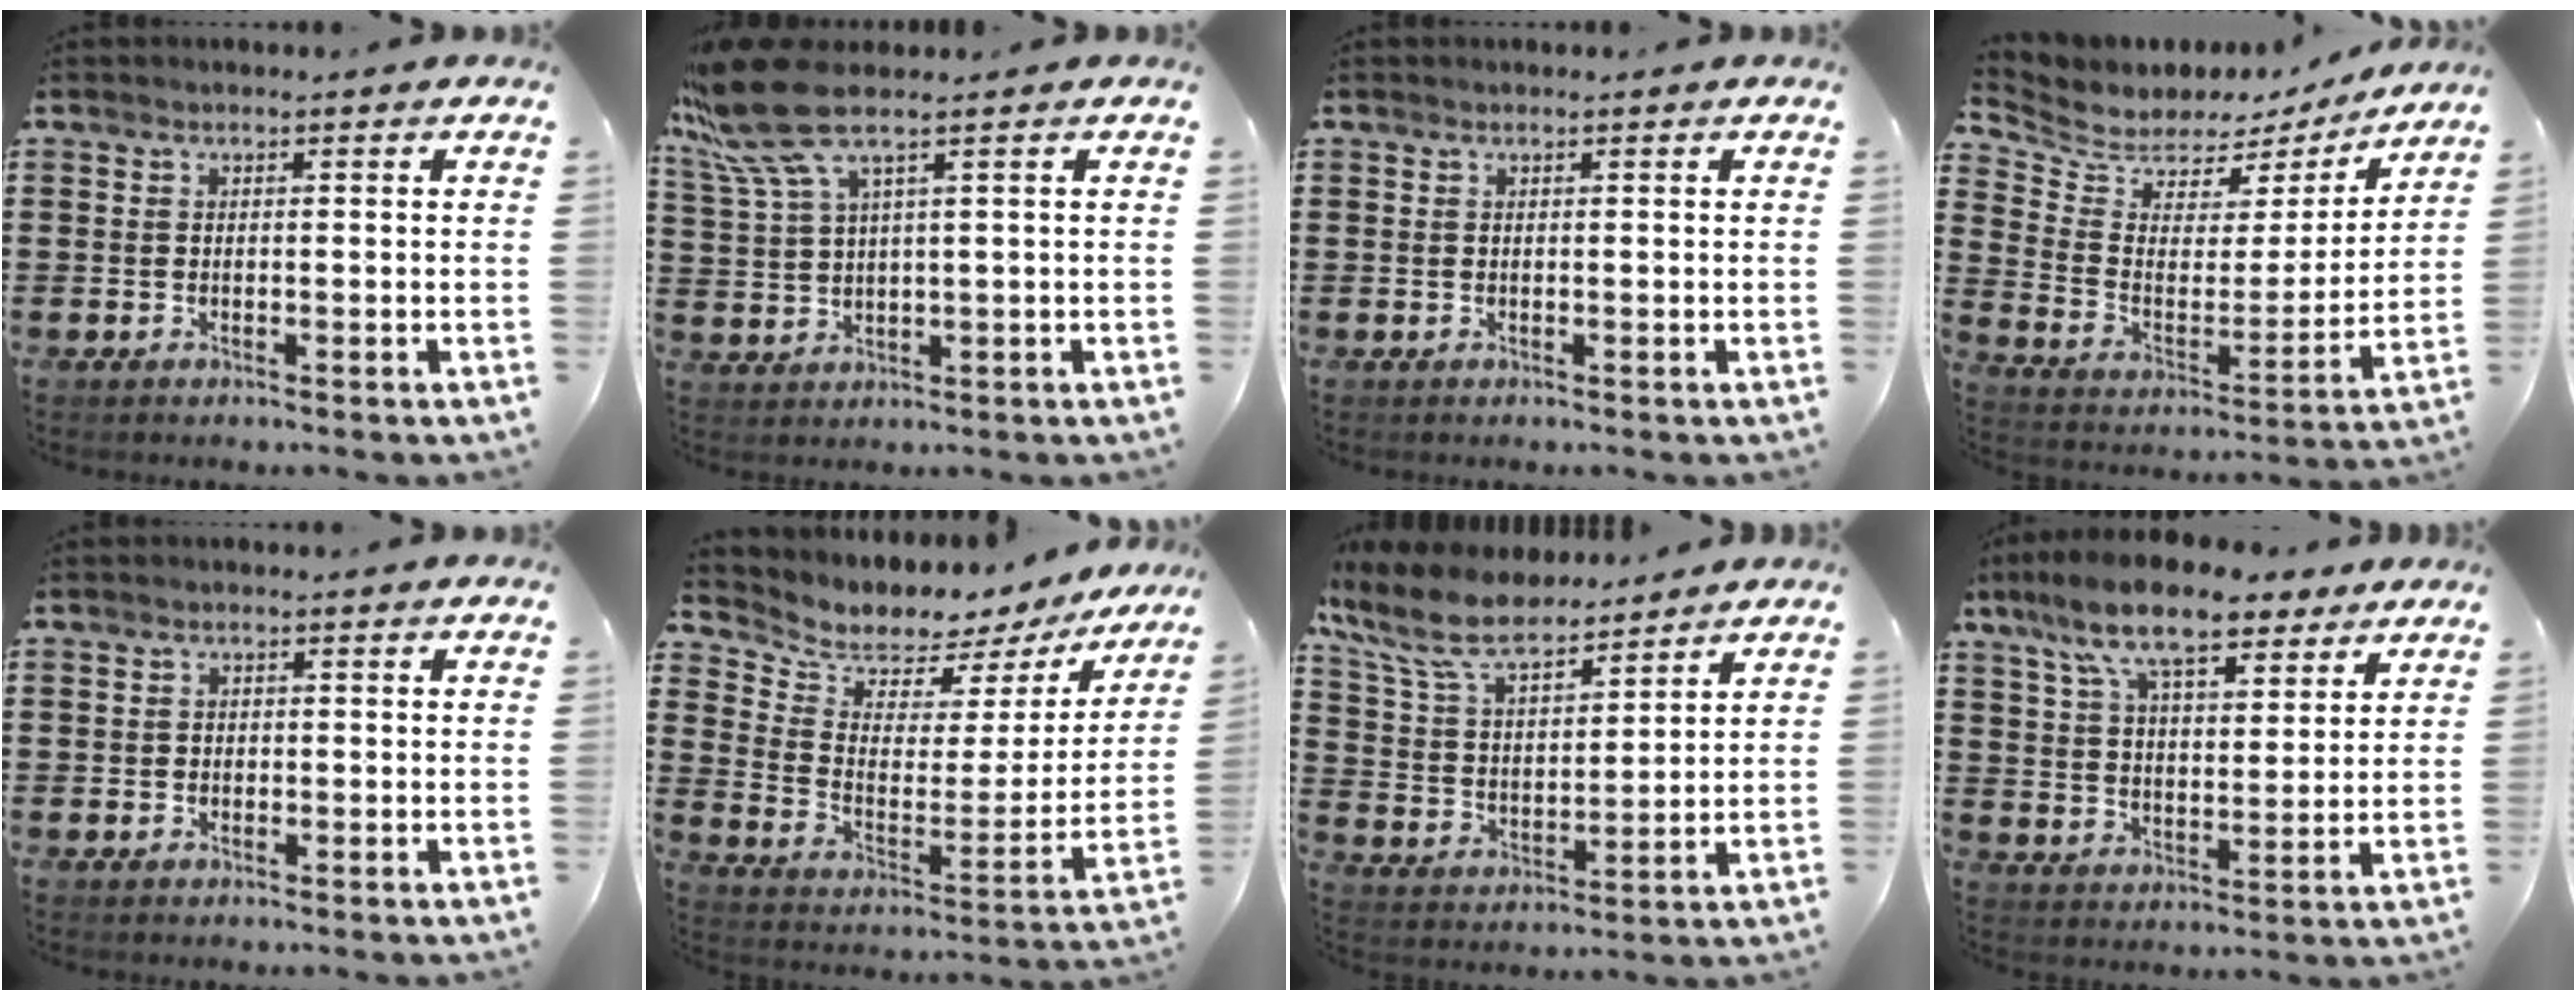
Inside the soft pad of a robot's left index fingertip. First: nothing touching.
{"total": 8.8, "force": [5.0, 1.7, 7.0], "torque": [-0.177, -0.026, 0.086]}
{"total": 0.0}
{"total": 5.2, "force": [4.7, 2.3, -0.1], "torque": [-0.038, -0.038, 0.078]}
{"total": 0.8, "force": [0.0, 0.7, 0.3], "torque": [-0.009, 0.005, -0.001]}
{"total": 5.0, "force": [4.5, 2.2, 0.2], "torque": [-0.033, -0.045, 0.069]}
{"total": 10.2, "force": [8.6, 2.9, 4.7], "torque": [-0.126, -0.033, 0.155]}
{"total": 12.2, "force": [9.2, 3.6, 7.2], "torque": [-0.159, -0.017, 0.165]}